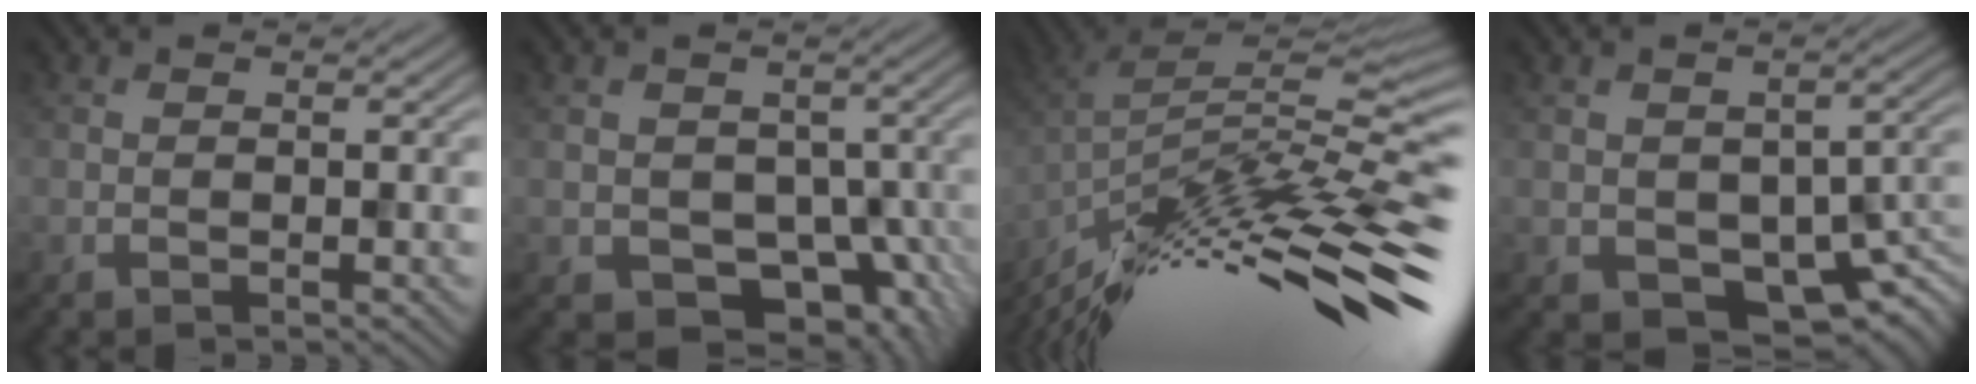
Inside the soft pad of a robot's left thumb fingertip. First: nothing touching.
{"total": 6.3, "force": [-2.2, 5.2, 2.9], "torque": [-0.039, -0.027, -0.015]}
{"total": 15.7, "force": [-10.1, 5.2, 10.9], "torque": [-0.183, 0.027, -0.155]}
{"total": 6.7, "force": [-3.0, 4.3, 4.1], "torque": [-0.063, -0.031, -0.027]}